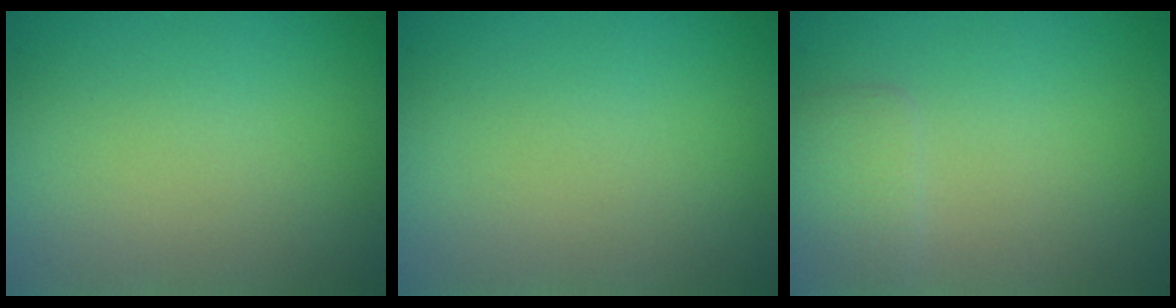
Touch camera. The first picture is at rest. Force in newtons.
{"total": 0.0}
{"total": 1.6, "press": 1.6, "slide": 0.2}